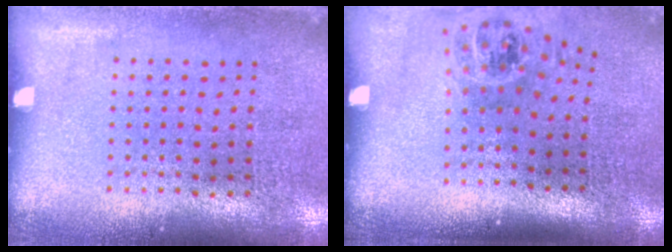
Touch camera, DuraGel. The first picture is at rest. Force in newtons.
{"total": 1.3, "press": 1.0, "slide": 0.8}